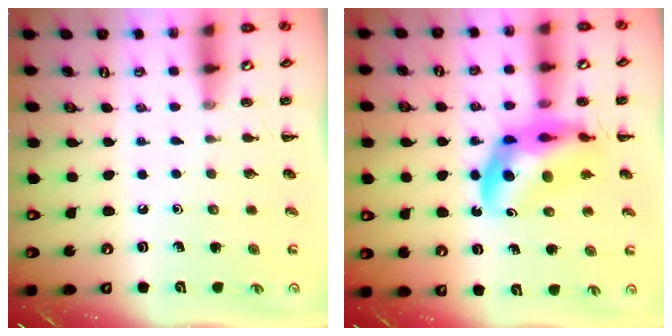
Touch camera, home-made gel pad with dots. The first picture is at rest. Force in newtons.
{"total": 13.8, "press": 13.2, "slide": 4.0}